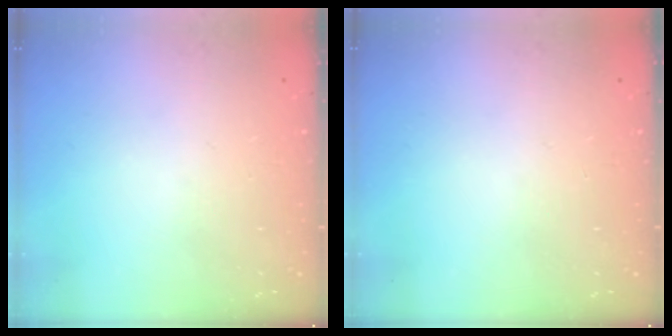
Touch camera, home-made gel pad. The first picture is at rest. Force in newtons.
{"total": 0.0}